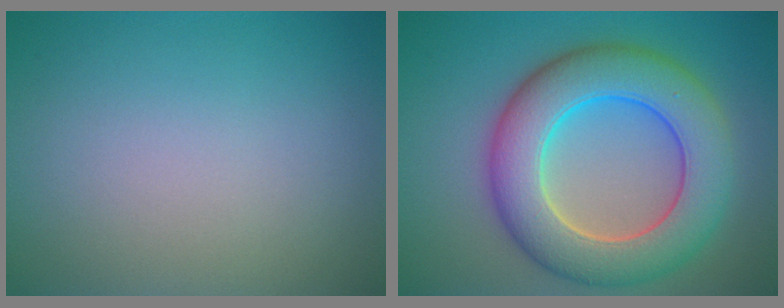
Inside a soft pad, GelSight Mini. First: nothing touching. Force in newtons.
{"total": 9.8, "press": 9.8, "slide": 0.6}